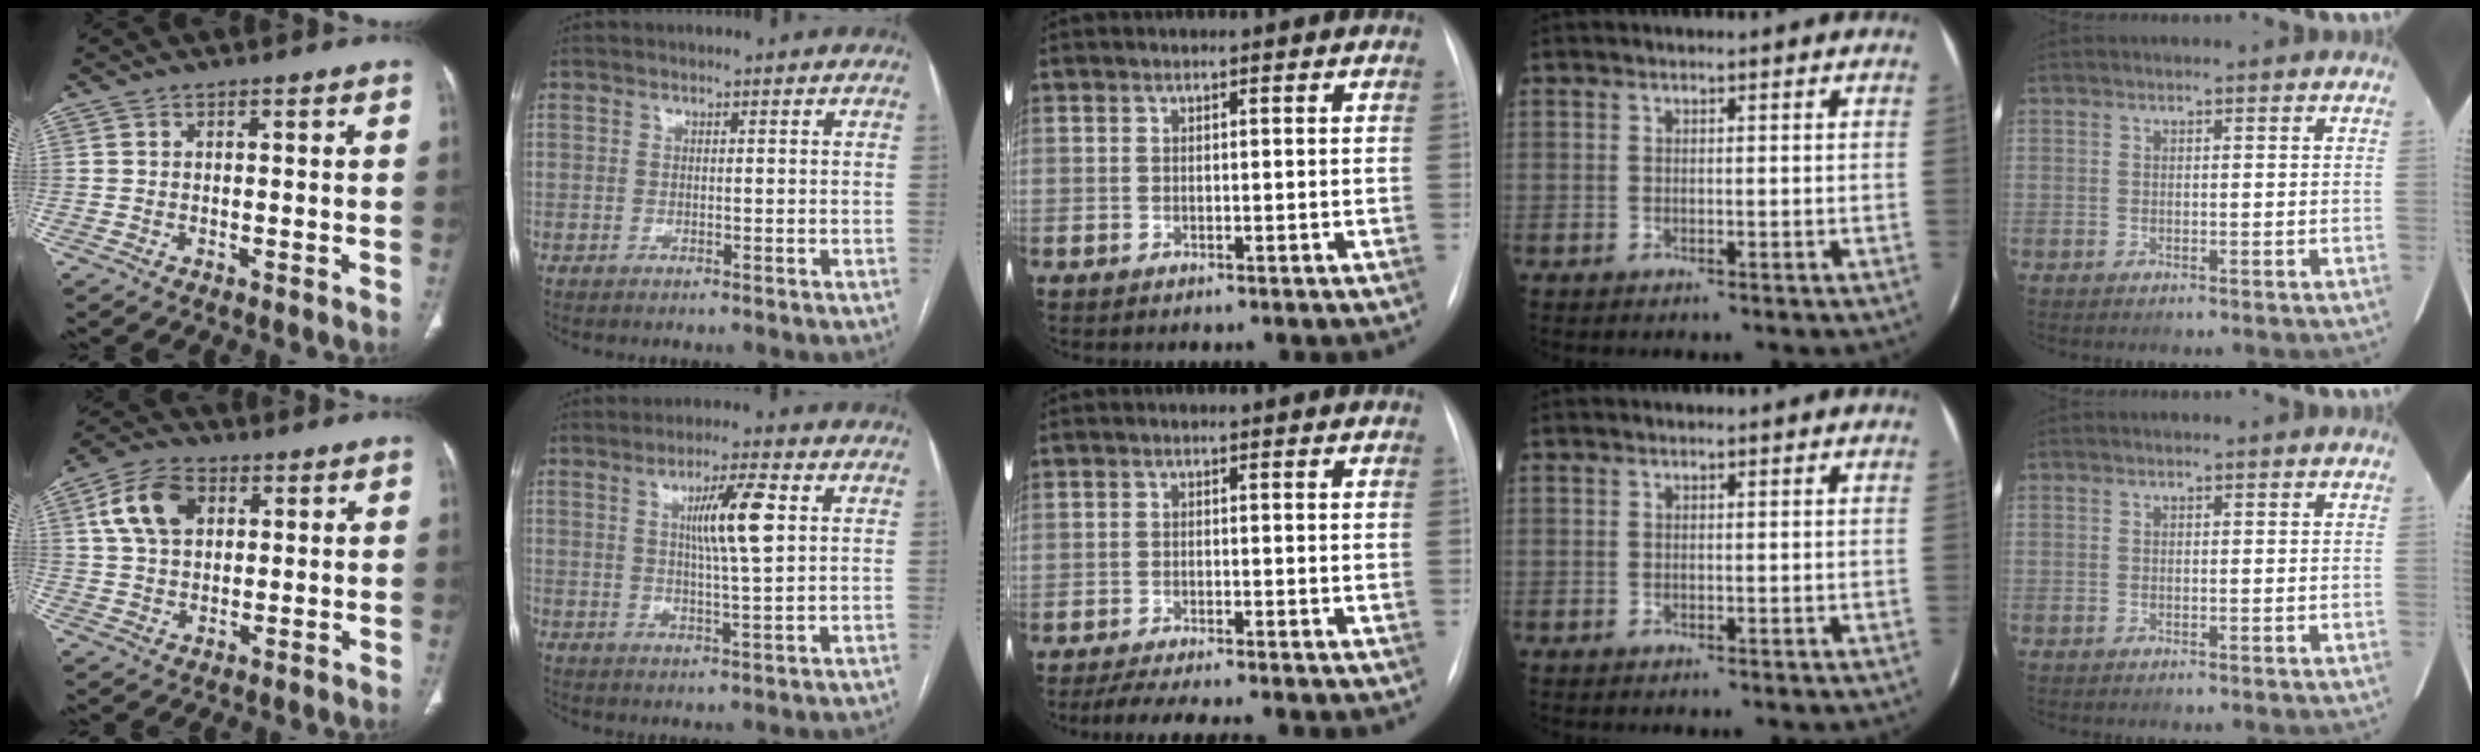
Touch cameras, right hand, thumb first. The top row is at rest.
{"thumb": {"total": 10.2, "force": [3.3, 6.8, 6.8], "torque": [-0.116, 0.005, 0.057]}, "index": {"total": 7.9, "force": [2.1, 0.2, 7.6], "torque": [-0.133, 0.001, 0.036]}, "middle": {"total": 7.6, "force": [-6.6, 0.4, 3.7], "torque": [-0.053, -0.015, -0.101]}}